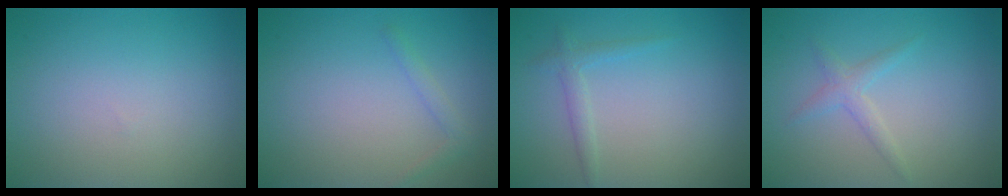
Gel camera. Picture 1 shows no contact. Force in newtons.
{"total": 1.1, "press": 1.1, "slide": 0.1}
{"total": 1.3, "press": 1.3, "slide": 0.0}
{"total": 1.4, "press": 1.4, "slide": 0.1}